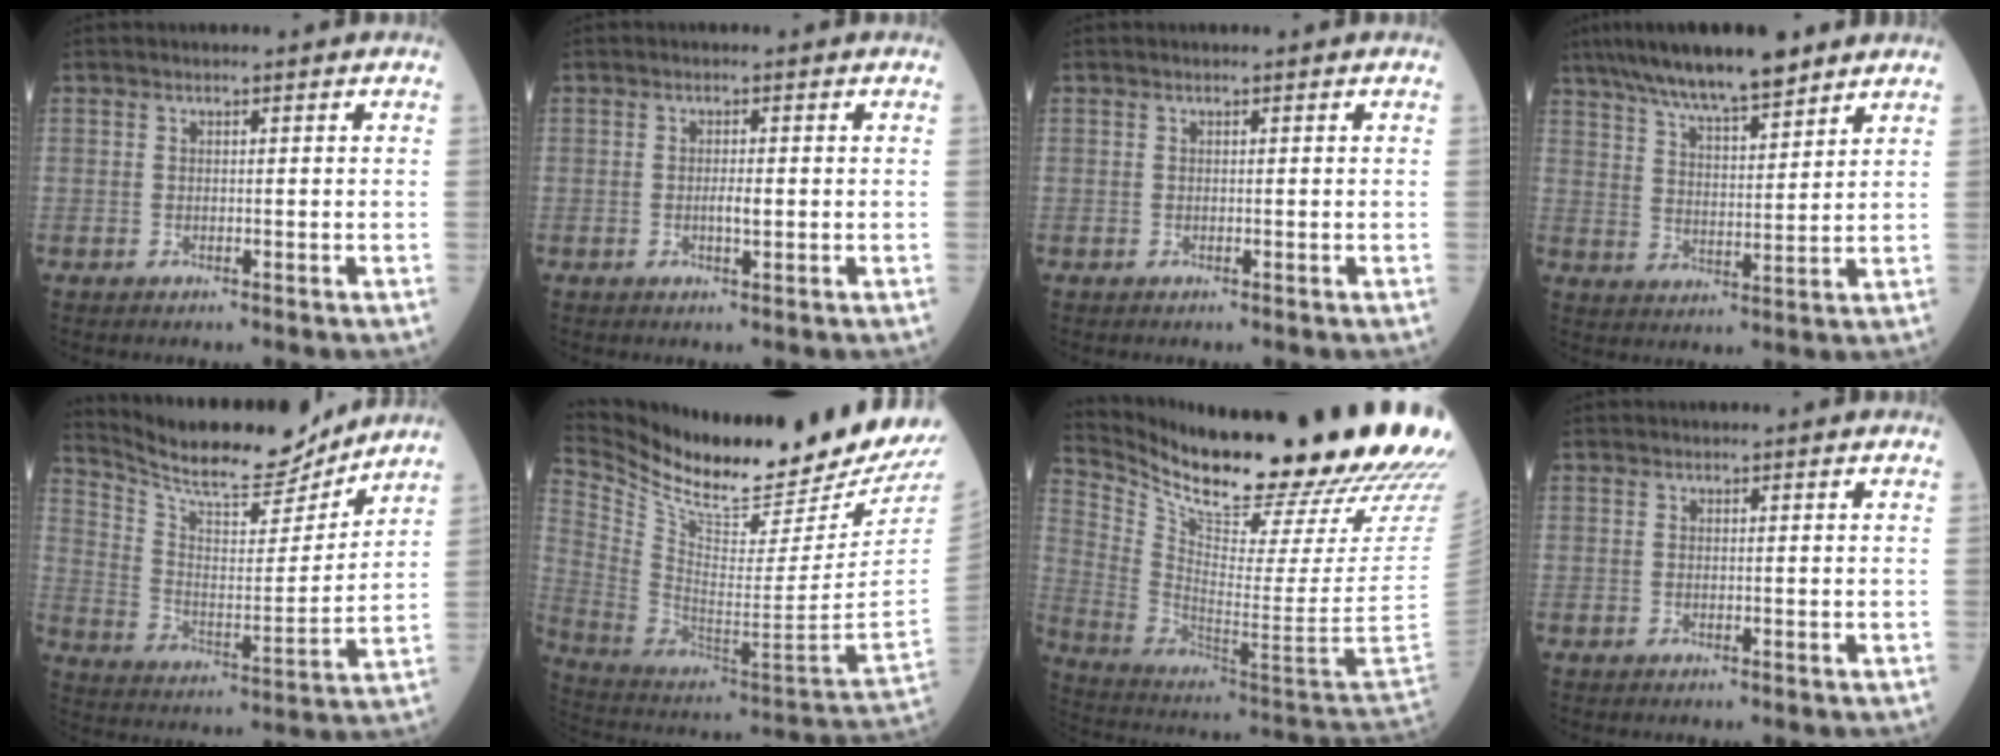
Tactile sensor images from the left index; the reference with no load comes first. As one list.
[{"total": 1.9, "force": [-0.2, 0.4, 1.8], "torque": [-0.036, 0.000, -0.002]}, {"total": 0.0}, {"total": 13.0, "force": [10.3, 2.0, 7.6], "torque": [-0.131, 0.022, 0.178]}, {"total": 17.0, "force": [15.7, 2.8, 5.9], "torque": [-0.117, -0.008, 0.254]}, {"total": 26.3, "force": [24.1, -0.1, 10.5], "torque": [-0.205, -0.111, 0.371]}, {"total": 30.8, "force": [25.8, 0.6, 16.8], "torque": [-0.297, -0.110, 0.373]}, {"total": 0.0}]